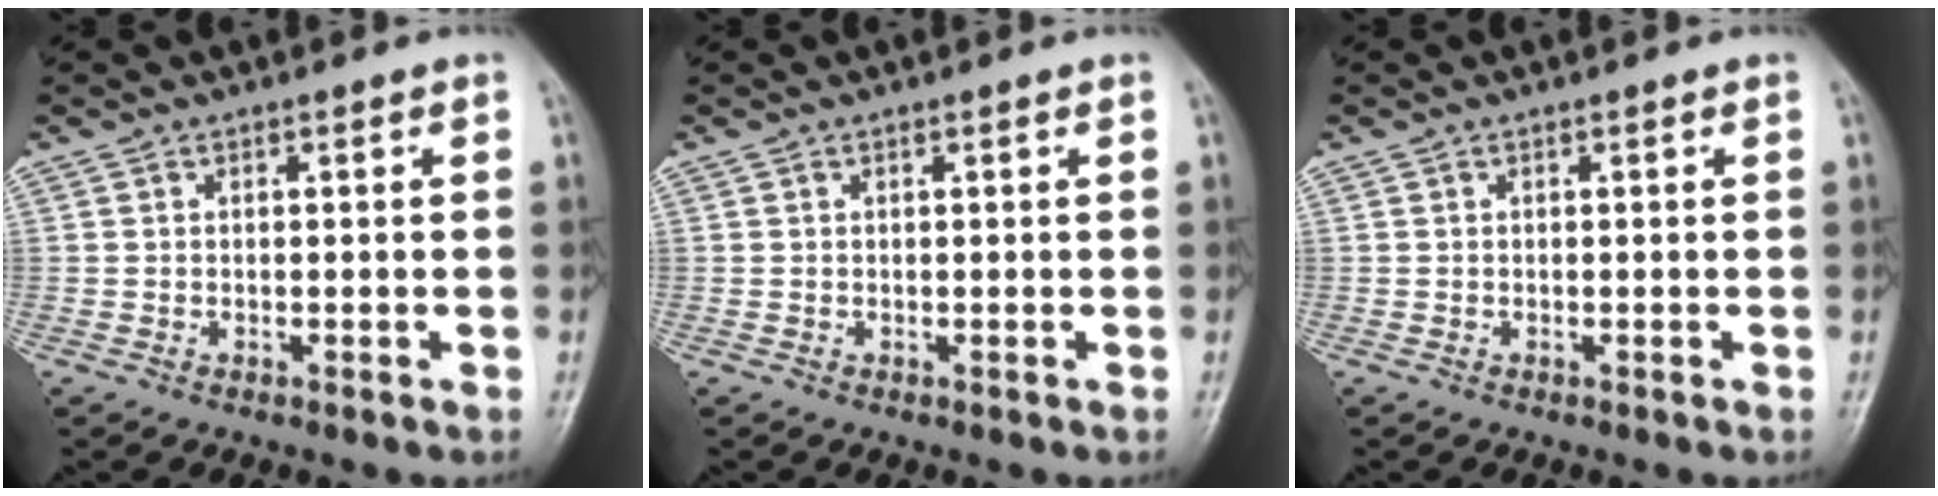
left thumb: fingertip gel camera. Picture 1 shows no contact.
{"total": 0.0}
{"total": 0.0}